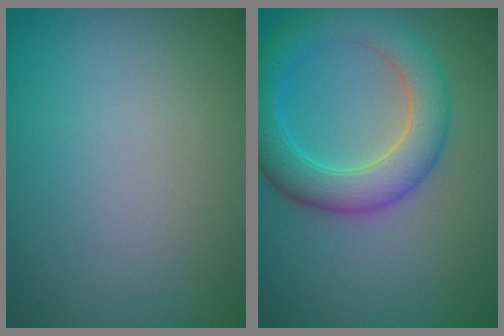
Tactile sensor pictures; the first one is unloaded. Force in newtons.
{"total": 5.7, "press": 5.7, "slide": 0.1}